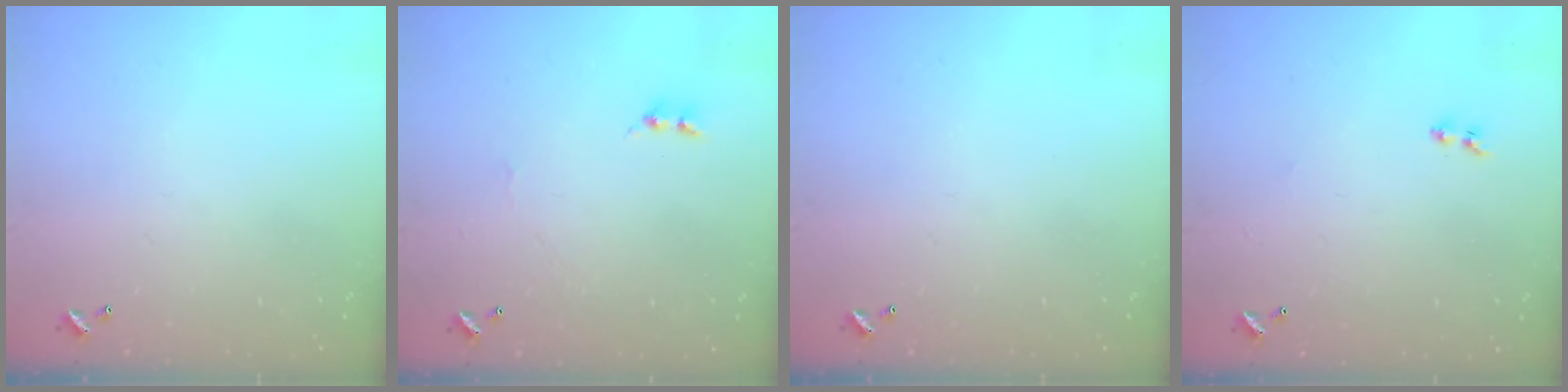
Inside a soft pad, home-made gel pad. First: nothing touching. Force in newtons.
{"total": 1.7, "press": 1.6, "slide": 0.5}
{"total": 0.0}
{"total": 1.9, "press": 1.7, "slide": 0.9}